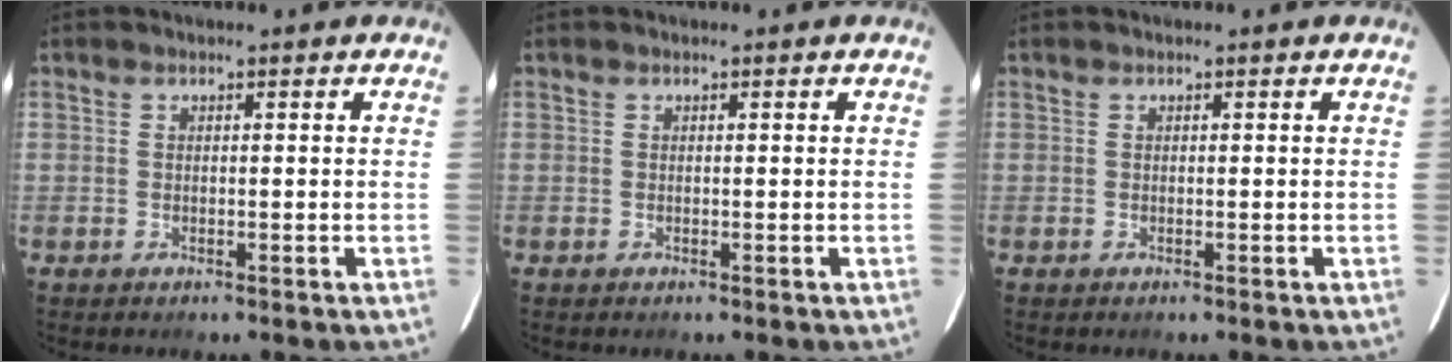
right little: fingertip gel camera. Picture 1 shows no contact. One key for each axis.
{"total": 0.0}
{"total": 0.0}